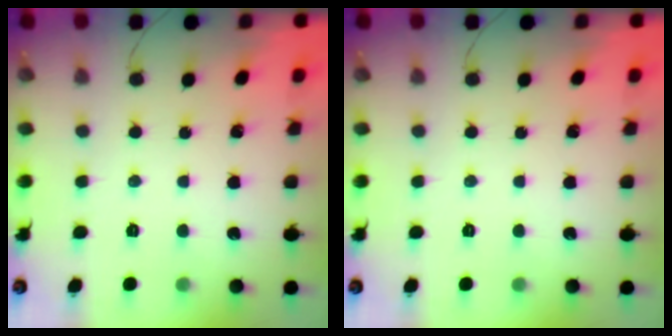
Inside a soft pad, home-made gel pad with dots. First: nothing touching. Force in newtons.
{"total": 0.0}